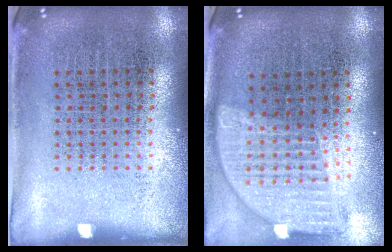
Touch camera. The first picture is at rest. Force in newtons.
{"total": 1.7, "press": 1.5, "slide": 0.9}